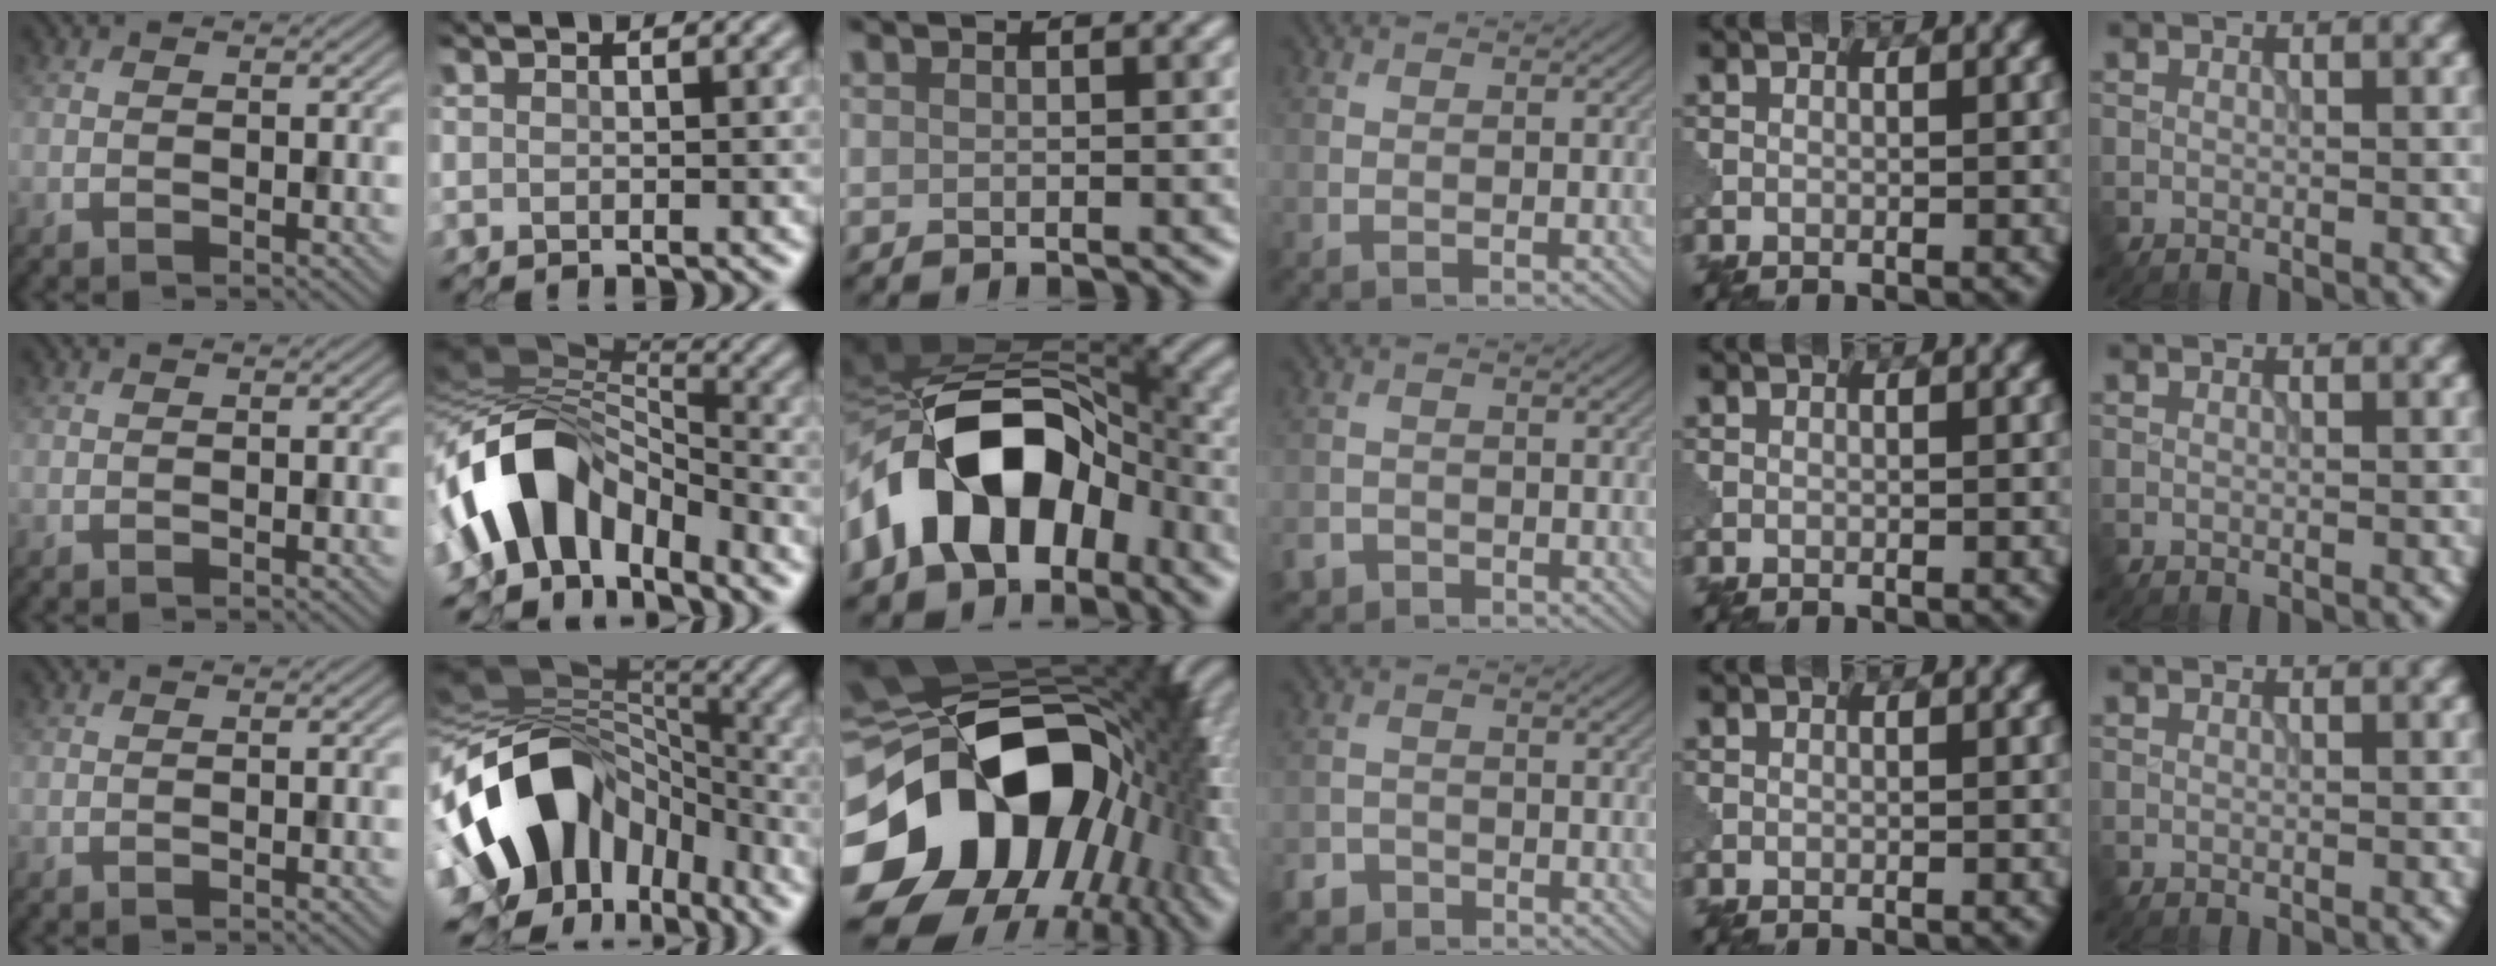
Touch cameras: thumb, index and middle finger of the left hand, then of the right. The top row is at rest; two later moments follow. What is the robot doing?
{"motion": "assemble", "object": "puzzle pieces"}